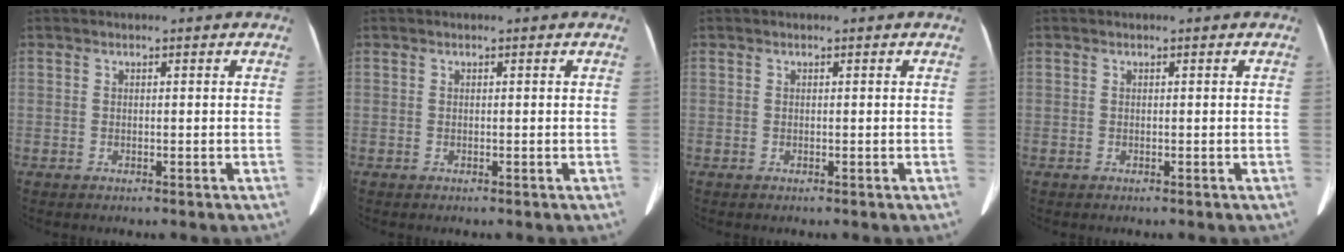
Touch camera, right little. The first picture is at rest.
{"total": 0.0}
{"total": 0.0}
{"total": 0.0}